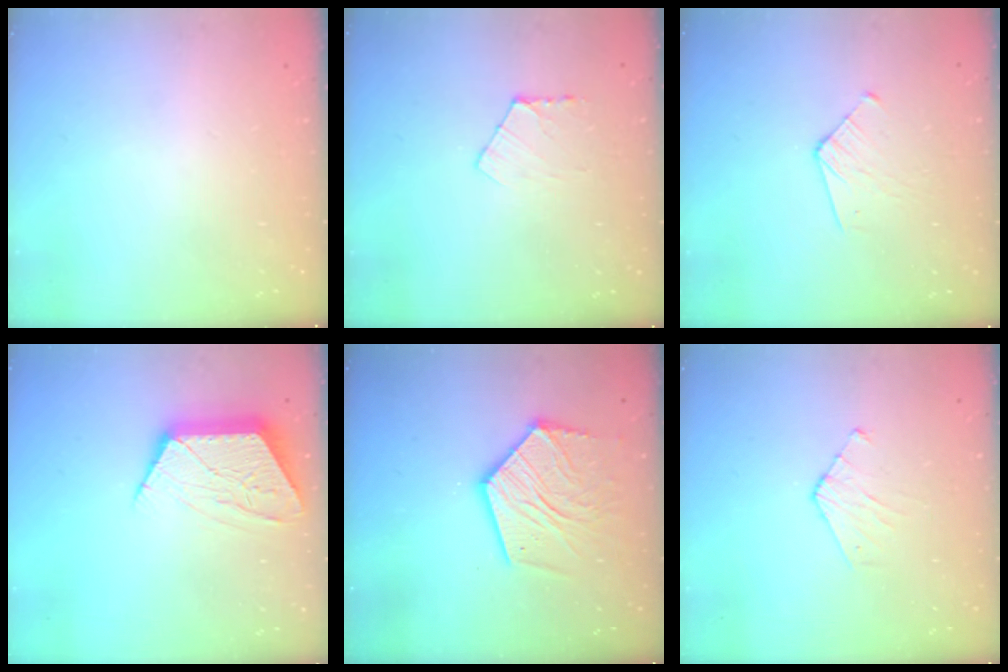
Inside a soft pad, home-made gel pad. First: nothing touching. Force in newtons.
{"total": 4.6, "press": 4.6, "slide": 0.5}
{"total": 5.7, "press": 5.7, "slide": 0.4}
{"total": 11.7, "press": 11.7, "slide": 0.5}
{"total": 16.7, "press": 16.6, "slide": 1.6}
{"total": 4.6, "press": 4.6, "slide": 0.3}